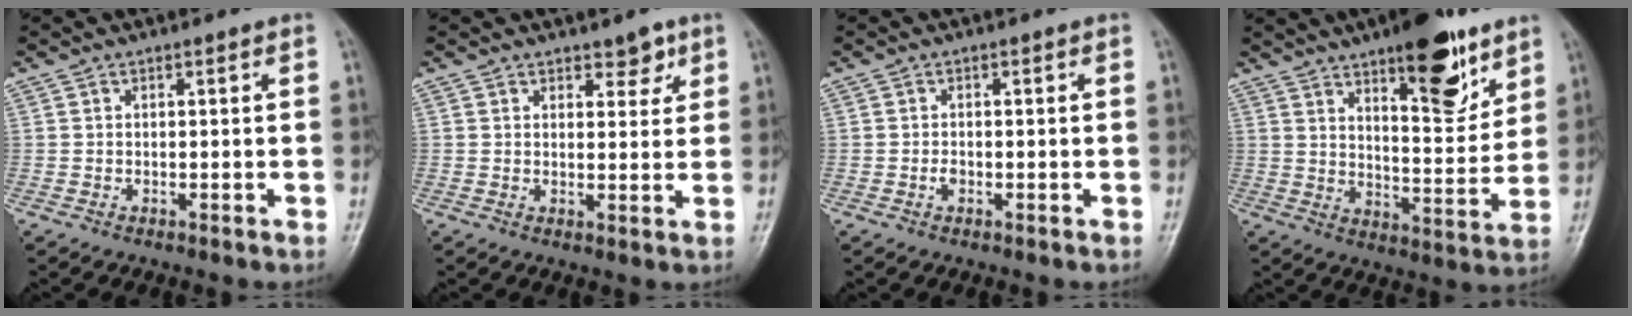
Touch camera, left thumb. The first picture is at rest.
{"total": 3.8, "force": [2.5, 2.1, 1.9], "torque": [0.000, -0.014, 0.034]}
{"total": 1.1, "force": [-0.4, 0.8, 0.7], "torque": [-0.010, 0.002, -0.009]}
{"total": 15.9, "force": [9.7, 5.6, 11.3], "torque": [-0.125, -0.058, 0.147]}